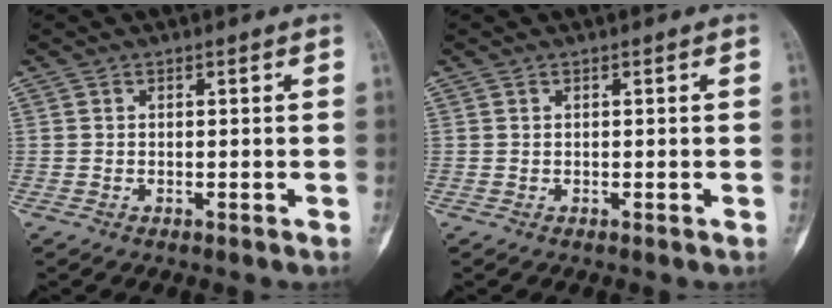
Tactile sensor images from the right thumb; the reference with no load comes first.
{"total": 0.0}